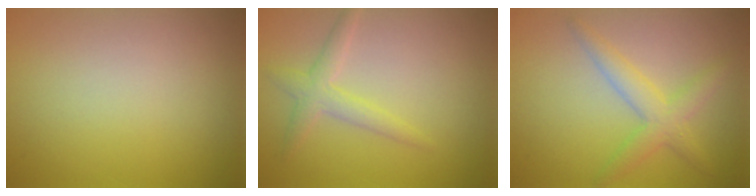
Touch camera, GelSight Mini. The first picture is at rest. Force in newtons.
{"total": 2.2, "press": 2.2, "slide": 0.1}
{"total": 3.3, "press": 3.3, "slide": 0.1}